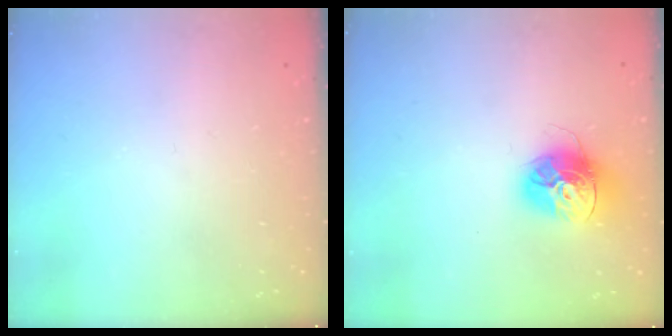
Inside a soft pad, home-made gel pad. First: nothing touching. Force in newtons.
{"total": 14.5, "press": 14.4, "slide": 1.5}